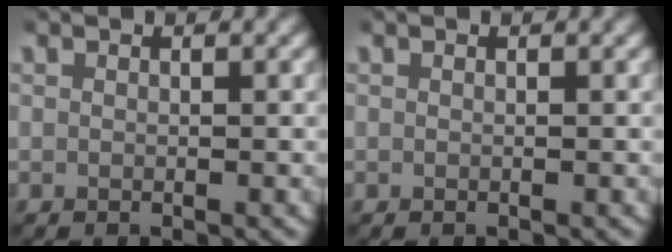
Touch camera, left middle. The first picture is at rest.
{"total": 0.0}